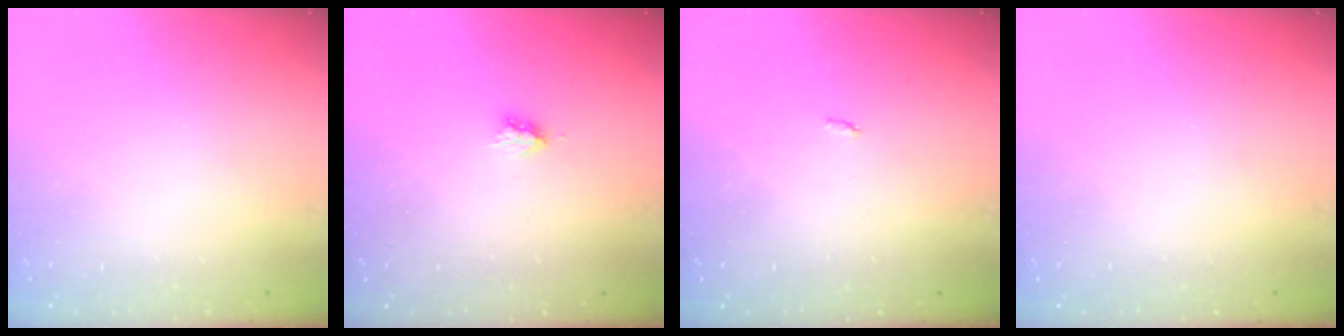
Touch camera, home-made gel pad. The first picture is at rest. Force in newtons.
{"total": 2.9, "press": 2.9, "slide": 0.5}
{"total": 2.1, "press": 2.1, "slide": 0.4}
{"total": 0.0}